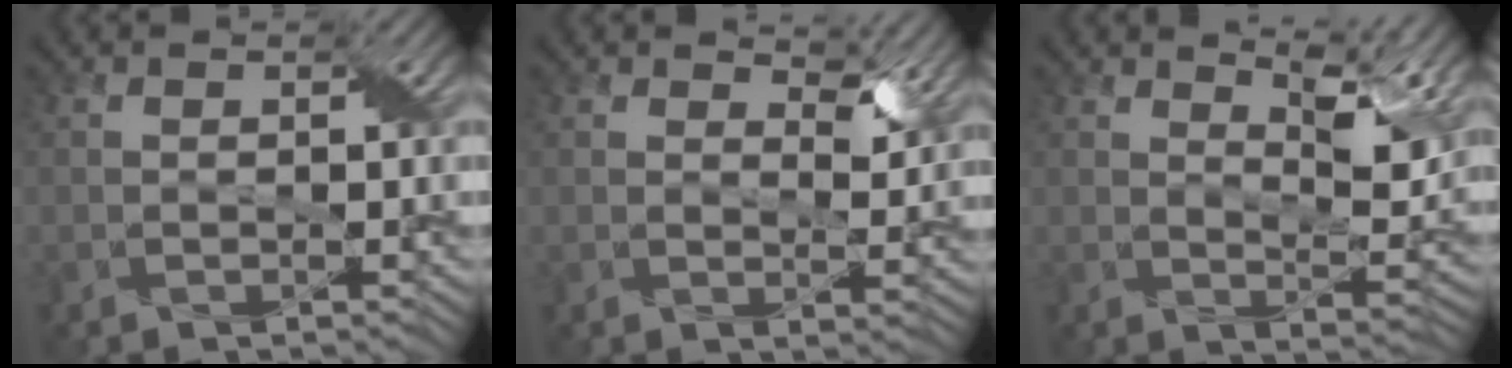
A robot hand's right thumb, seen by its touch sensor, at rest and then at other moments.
{"total": 3.8, "force": [2.6, 1.7, 2.2], "torque": [-0.042, -0.009, 0.039]}
{"total": 8.1, "force": [5.1, 2.7, 5.7], "torque": [-0.098, -0.001, 0.084]}